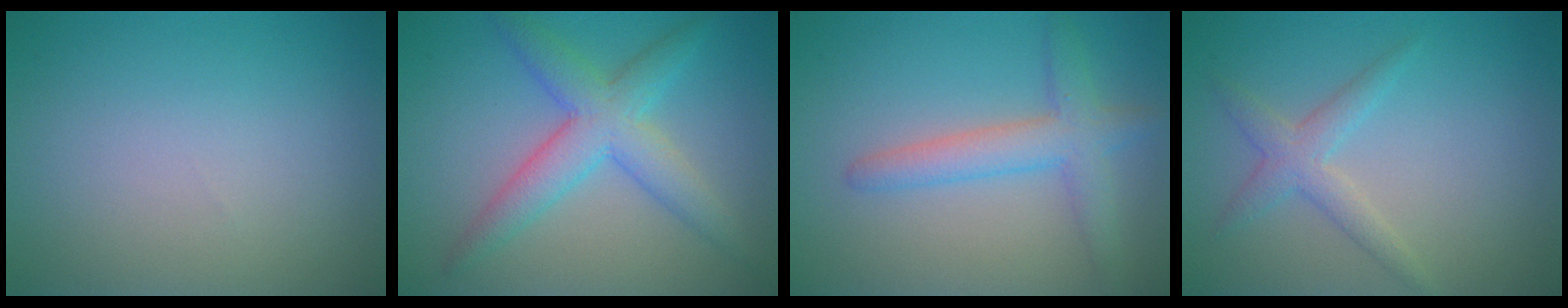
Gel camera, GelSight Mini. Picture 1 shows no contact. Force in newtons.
{"total": 5.0, "press": 5.0, "slide": 0.2}
{"total": 3.7, "press": 3.7, "slide": 0.3}
{"total": 2.4, "press": 2.4, "slide": 0.0}